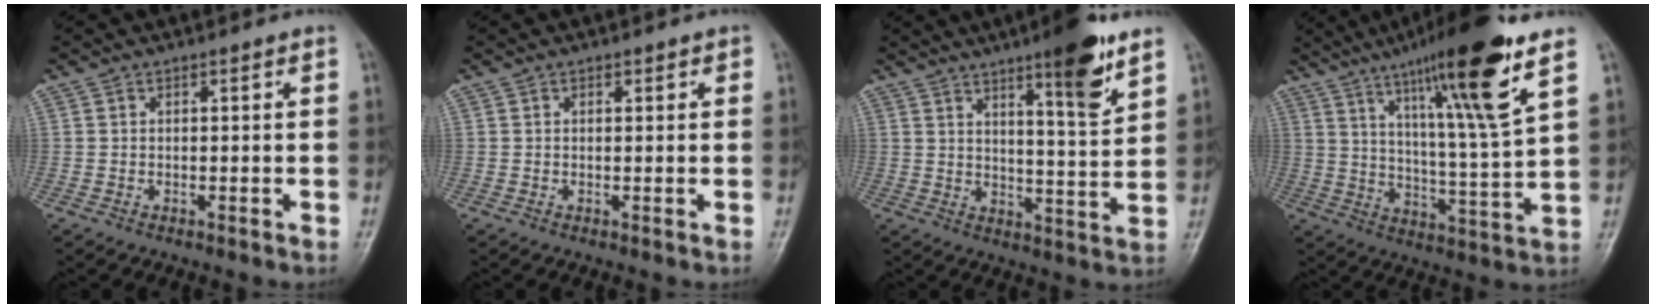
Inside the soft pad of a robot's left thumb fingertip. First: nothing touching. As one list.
[{"total": 1.0, "force": [0.4, 0.7, 0.5], "torque": [0.002, 0.000, 0.003]}, {"total": 11.6, "force": [7.2, 1.8, 8.9], "torque": [-0.119, -0.048, 0.107]}, {"total": 19.1, "force": [11.1, 1.4, 15.5], "torque": [-0.240, -0.052, 0.179]}]